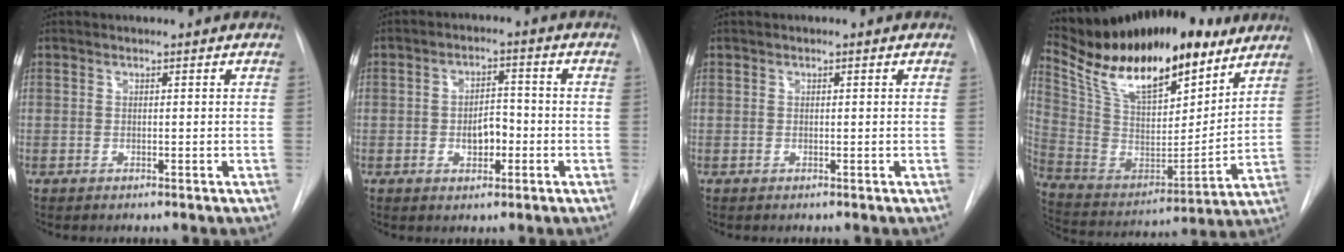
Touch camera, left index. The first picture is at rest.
{"total": 4.4, "force": [-1.3, 2.5, 3.4], "torque": [-0.051, 0.009, -0.017]}
{"total": 0.0}
{"total": 24.3, "force": [19.0, 7.4, 13.1], "torque": [-0.231, -0.004, 0.321]}